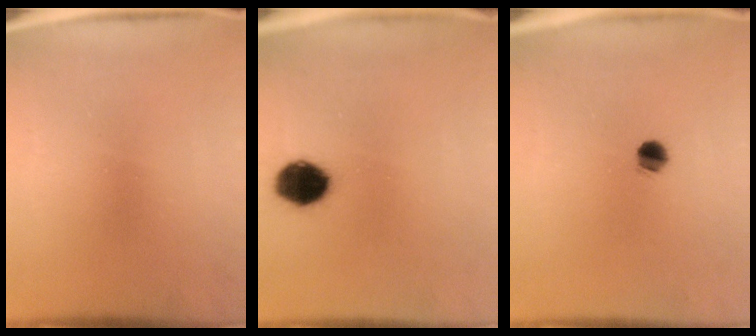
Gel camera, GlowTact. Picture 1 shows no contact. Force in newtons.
{"total": 8.3}
{"total": 4.0}